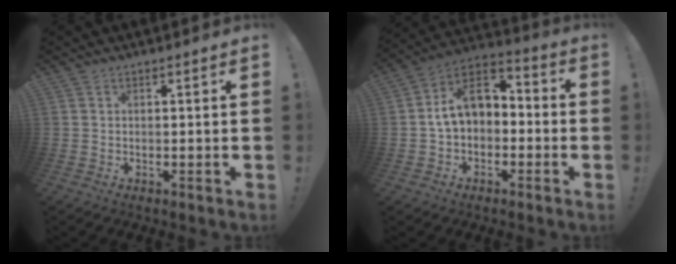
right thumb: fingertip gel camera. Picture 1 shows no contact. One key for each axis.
{"total": 11.5, "fx": 1.0, "fy": 8.4, "fz": 7.8, "tx": -0.128, "ty": 0.017, "tz": 0.026}